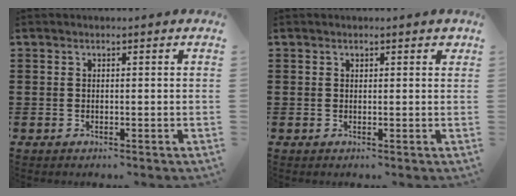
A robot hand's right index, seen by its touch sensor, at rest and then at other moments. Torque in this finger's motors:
{"motor_torque": [0.06, 0.07, 0.00, 0.01]}